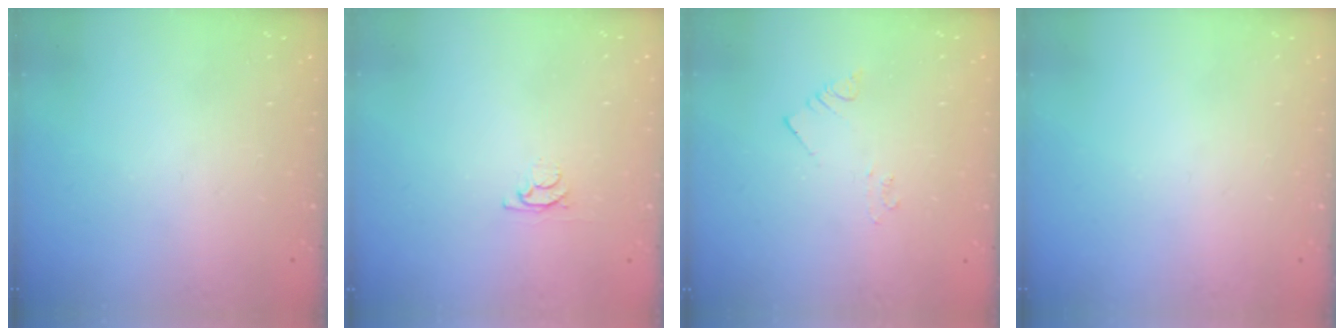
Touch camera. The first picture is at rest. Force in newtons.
{"total": 3.3, "press": 3.3, "slide": 0.5}
{"total": 2.1, "press": 2.1, "slide": 0.3}
{"total": 0.0}